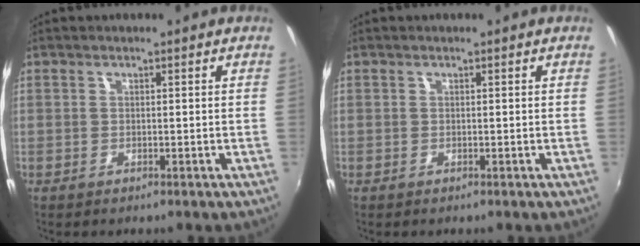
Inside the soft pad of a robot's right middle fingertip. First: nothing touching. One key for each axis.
{"total": 0.0}